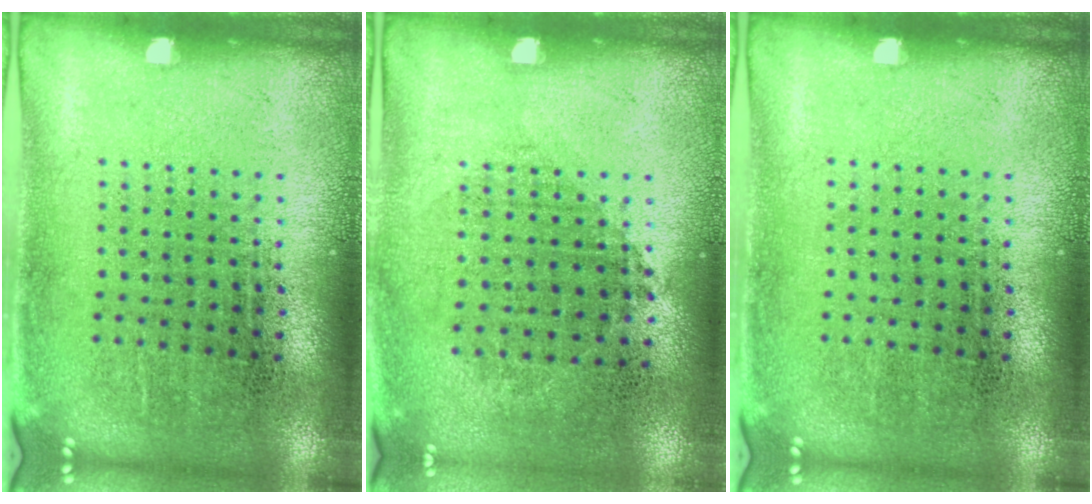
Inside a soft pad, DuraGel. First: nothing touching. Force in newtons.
{"total": 0.9, "press": 0.8, "slide": 0.4}
{"total": 0.0}